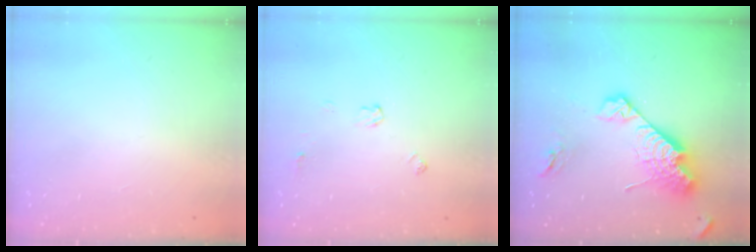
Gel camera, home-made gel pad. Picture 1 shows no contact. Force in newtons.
{"total": 5.0, "press": 5.0, "slide": 0.7}
{"total": 18.7, "press": 18.6, "slide": 1.4}